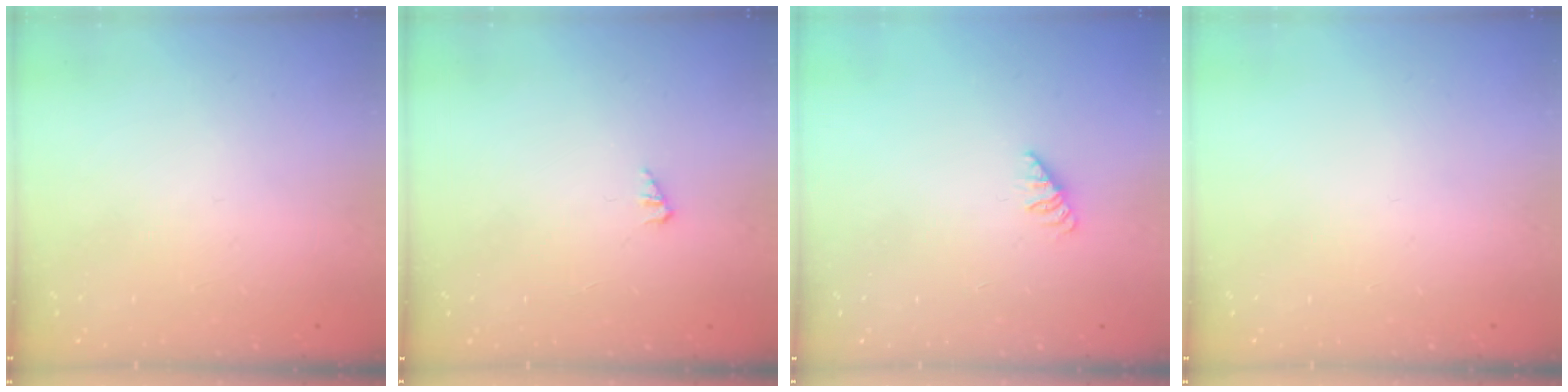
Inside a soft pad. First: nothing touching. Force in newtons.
{"total": 1.3, "press": 1.3, "slide": 0.1}
{"total": 1.2, "press": 1.1, "slide": 0.3}
{"total": 0.0}